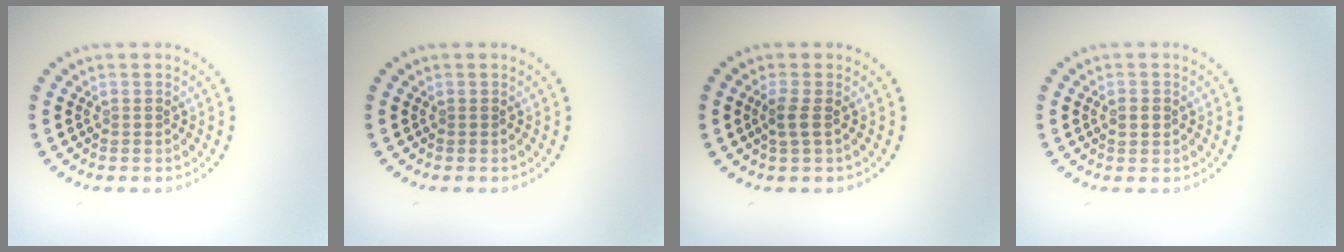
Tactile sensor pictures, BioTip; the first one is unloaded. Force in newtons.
{"total": 0.0}
{"total": 1.5, "press": 1.3, "slide": 0.8}
{"total": 0.9, "press": 0.9, "slide": 0.1}